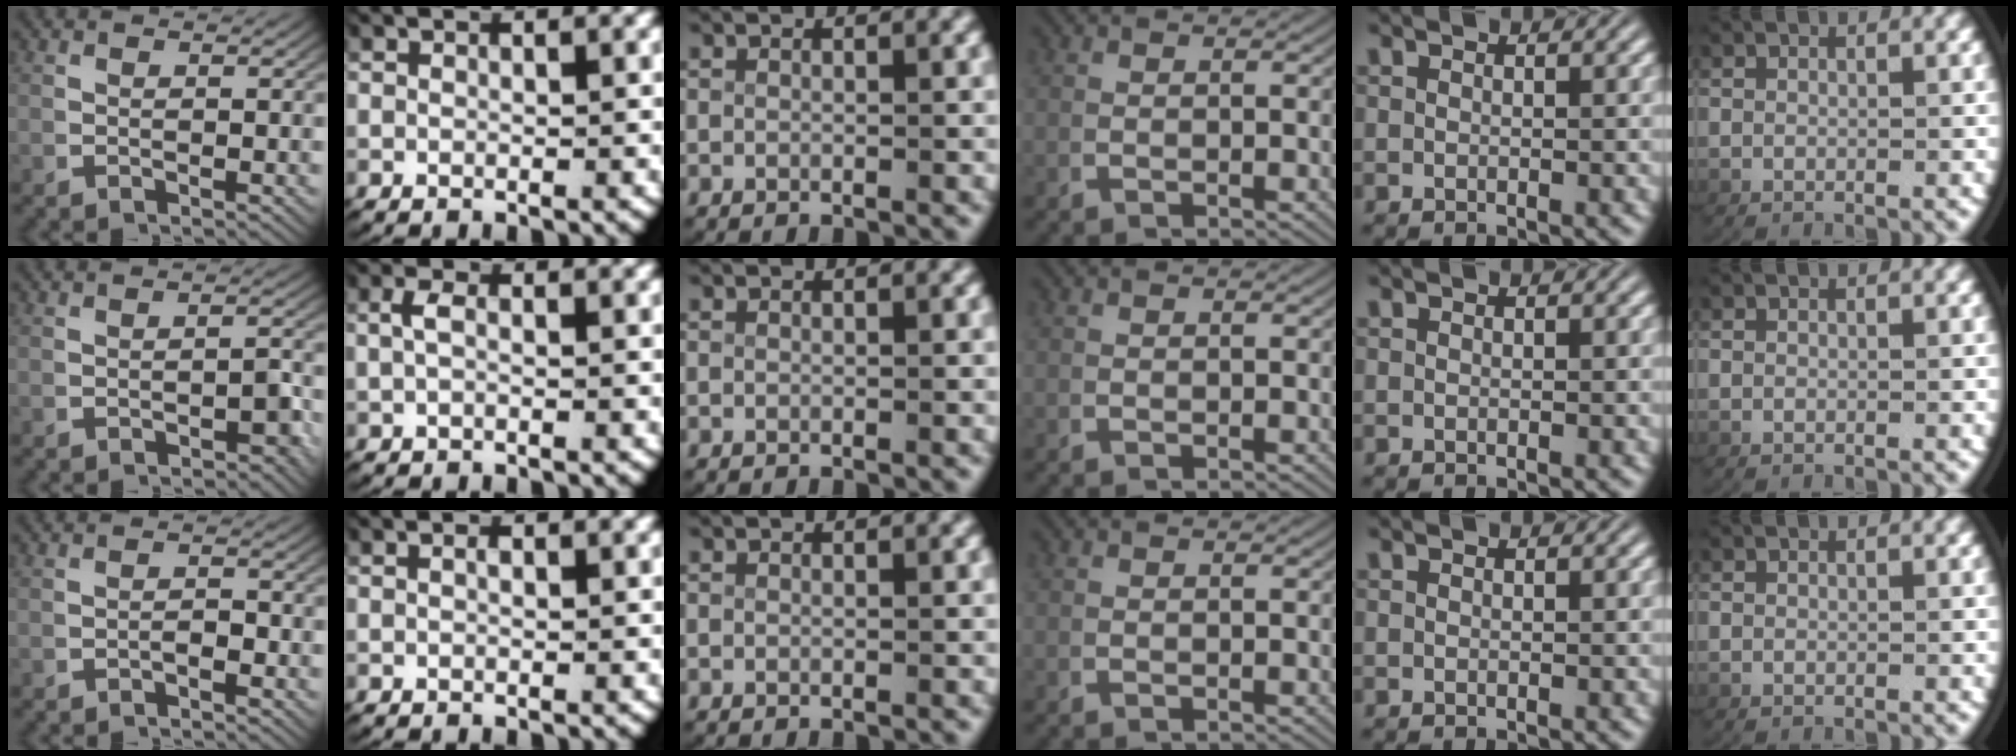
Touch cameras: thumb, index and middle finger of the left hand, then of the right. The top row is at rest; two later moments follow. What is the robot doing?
{"motion": "lift_and_place", "object": "key"}